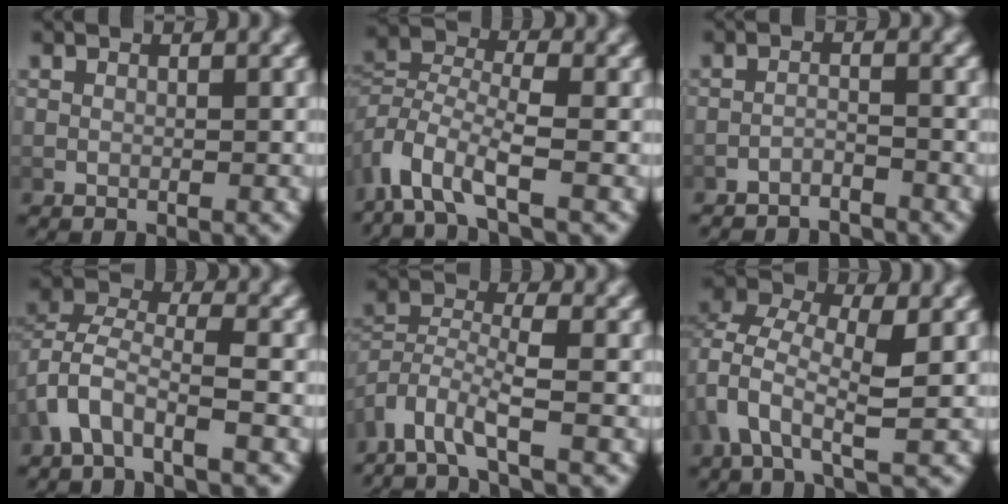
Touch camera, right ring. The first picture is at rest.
{"total": 5.5, "force": [-1.7, 3.3, 4.0], "torque": [-0.100, -0.023, -0.025]}
{"total": 3.6, "force": [-3.5, 0.5, 0.2], "torque": [-0.004, -0.014, -0.056]}
{"total": 3.6, "force": [-1.2, 2.2, 2.6], "torque": [-0.064, -0.009, -0.023]}
{"total": 6.3, "force": [-3.2, 3.7, 3.9], "torque": [-0.098, -0.034, -0.046]}
{"total": 4.2, "force": [0.6, 2.3, 3.4], "torque": [-0.090, -0.021, 0.010]}